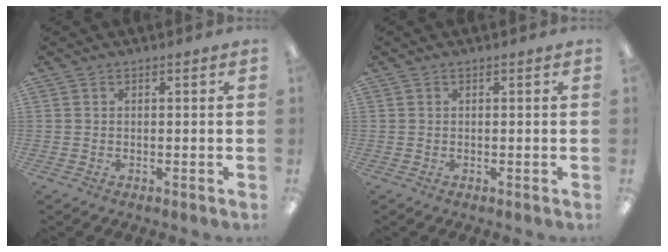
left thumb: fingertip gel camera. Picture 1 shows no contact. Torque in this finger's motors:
{"motor_torque": [-0.03, 0.02, -0.09, 0.02, 0.00]}